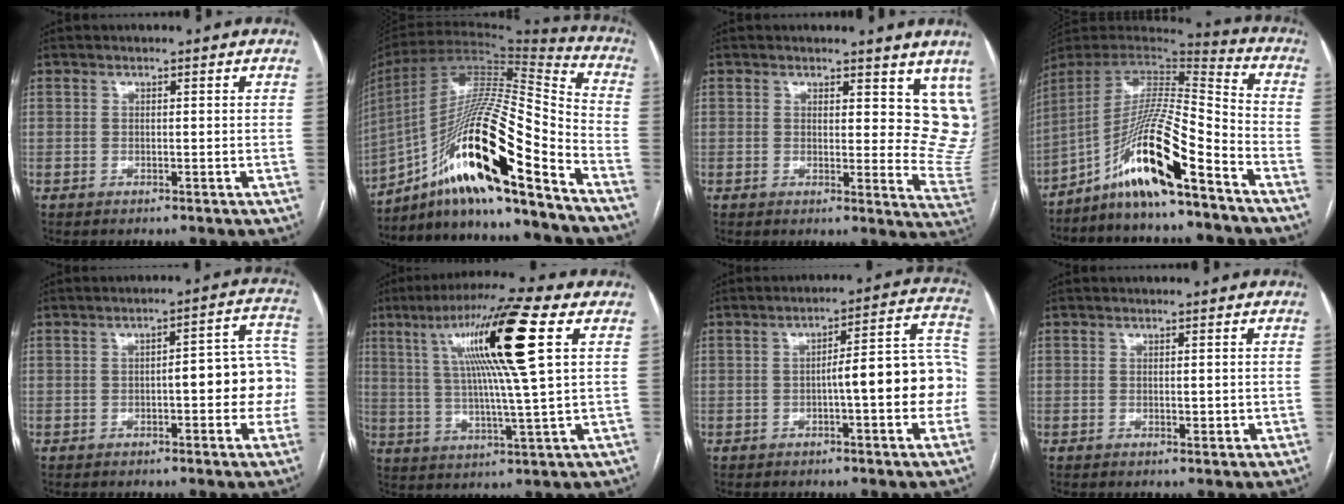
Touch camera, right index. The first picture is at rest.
{"total": 23.9, "force": [-14.2, 2.2, 19.1], "torque": [-0.354, -0.003, -0.252]}
{"total": 11.4, "force": [8.5, 4.8, 5.9], "torque": [-0.037, -0.039, 0.081]}
{"total": 15.8, "force": [-9.7, 0.6, 12.5], "torque": [-0.233, 0.003, -0.176]}
{"total": 10.5, "force": [-0.9, 3.0, 10.0], "torque": [-0.117, 0.041, -0.010]}
{"total": 16.7, "force": [5.6, -0.8, 15.7], "torque": [-0.279, 0.018, 0.087]}
{"total": 12.5, "force": [-1.9, 2.0, 12.2], "torque": [-0.155, 0.039, -0.026]}
{"total": 1.4, "force": [0.0, 0.8, 1.2], "torque": [-0.017, 0.000, 0.003]}